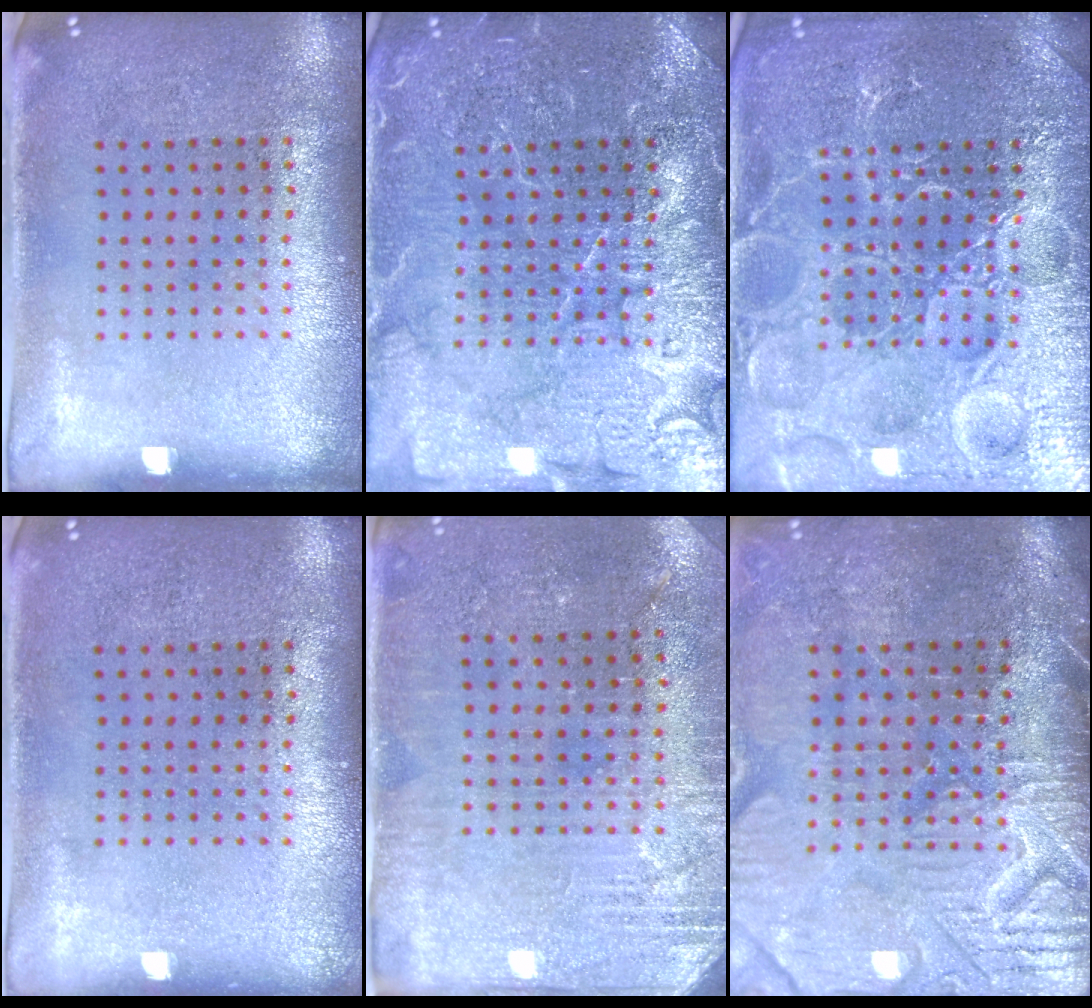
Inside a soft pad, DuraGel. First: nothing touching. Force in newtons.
{"total": 7.1, "press": 7.0, "slide": 1.0}
{"total": 7.4, "press": 7.3, "slide": 1.0}
{"total": 0.0}
{"total": 2.9, "press": 2.8, "slide": 0.6}
{"total": 4.4, "press": 4.0, "slide": 2.0}